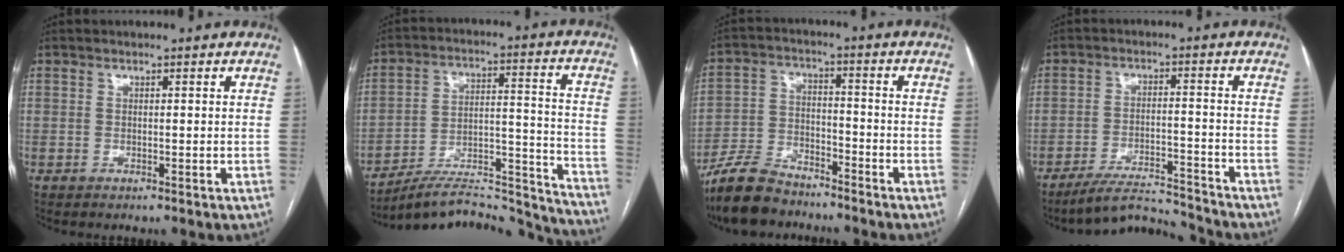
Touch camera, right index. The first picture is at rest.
{"total": 24.4, "force": [-23.4, 2.9, 6.2], "torque": [-0.043, 0.041, -0.333]}
{"total": 9.5, "force": [-8.2, 3.3, 3.4], "torque": [-0.078, -0.007, -0.158]}
{"total": 7.8, "force": [-7.8, -0.2, 0.3], "torque": [-0.002, 0.008, -0.135]}